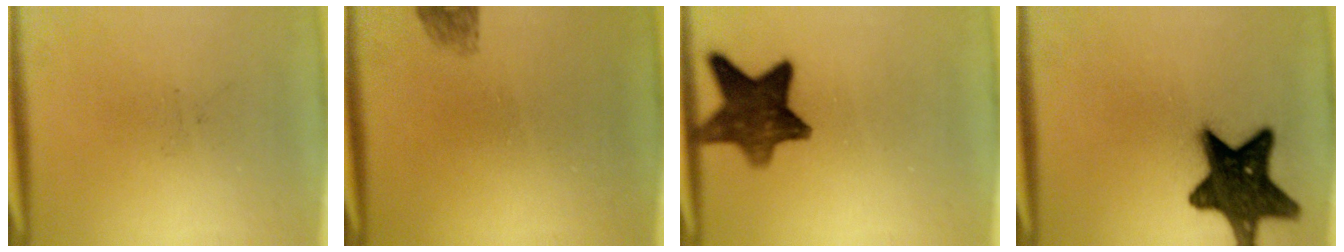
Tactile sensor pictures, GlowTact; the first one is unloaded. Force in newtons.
{"total": 1.7}
{"total": 11.0}
{"total": 15.0}